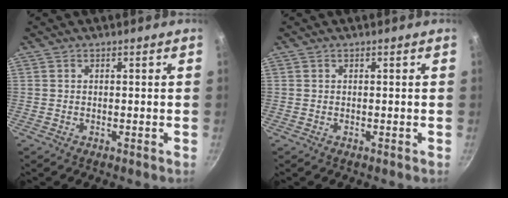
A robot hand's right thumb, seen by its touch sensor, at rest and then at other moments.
{"total": 0.0}